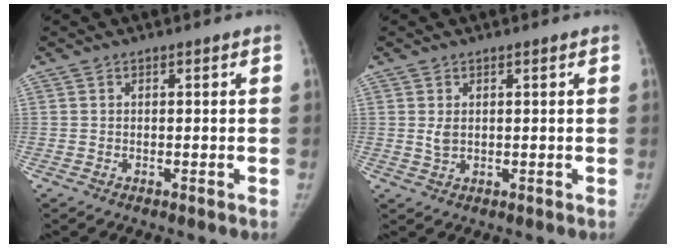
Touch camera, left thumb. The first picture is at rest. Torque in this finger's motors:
{"motor_torque": [0.23, -0.24, 0.21, -0.07, 0.08]}